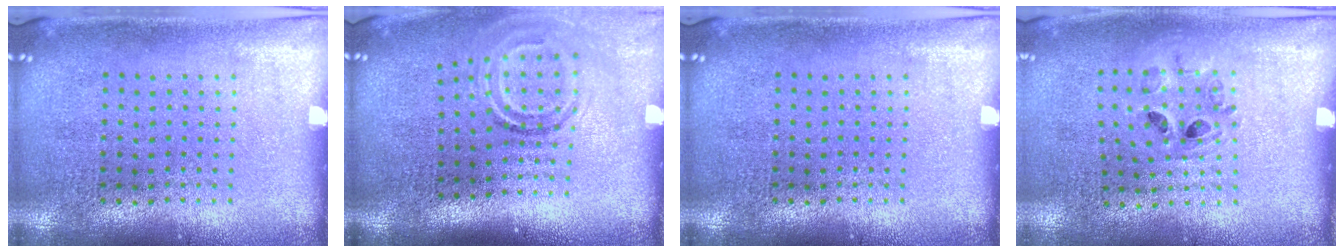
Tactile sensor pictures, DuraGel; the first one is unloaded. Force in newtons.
{"total": 1.8, "press": 1.2, "slide": 1.4}
{"total": 0.0}
{"total": 0.9, "press": 0.8, "slide": 0.2}